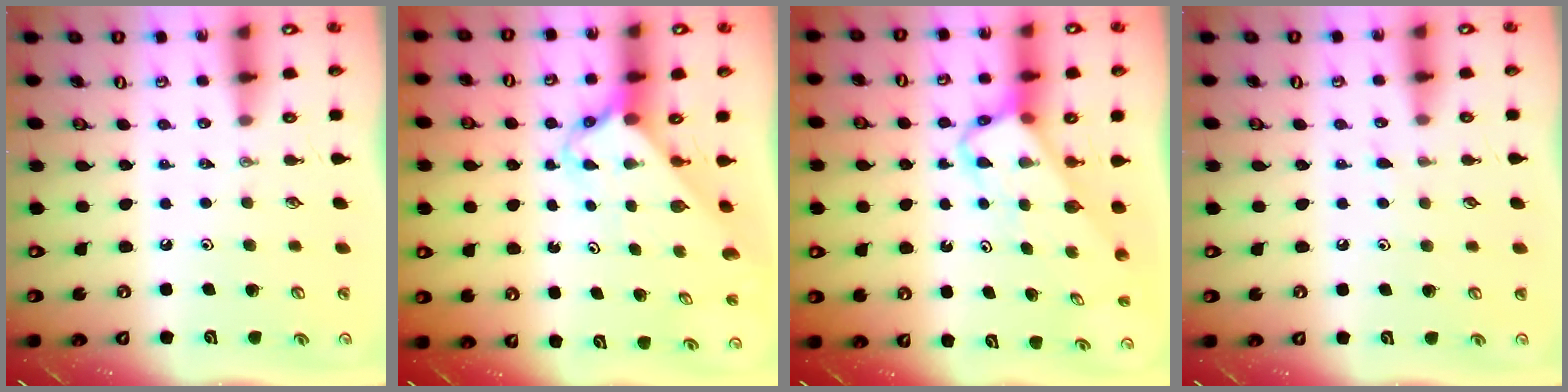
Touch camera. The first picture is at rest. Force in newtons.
{"total": 2.4, "press": 2.4, "slide": 0.2}
{"total": 3.9, "press": 3.8, "slide": 0.2}
{"total": 5.0, "press": 5.0, "slide": 0.5}